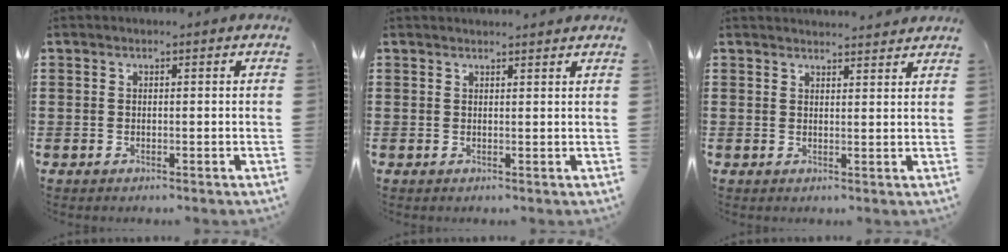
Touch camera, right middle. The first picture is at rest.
{"total": 1.3, "force": [1.2, -0.1, 0.2], "torque": [0.003, -0.004, 0.022]}
{"total": 2.1, "force": [2.1, -0.1, -0.1], "torque": [-0.005, 0.000, 0.040]}